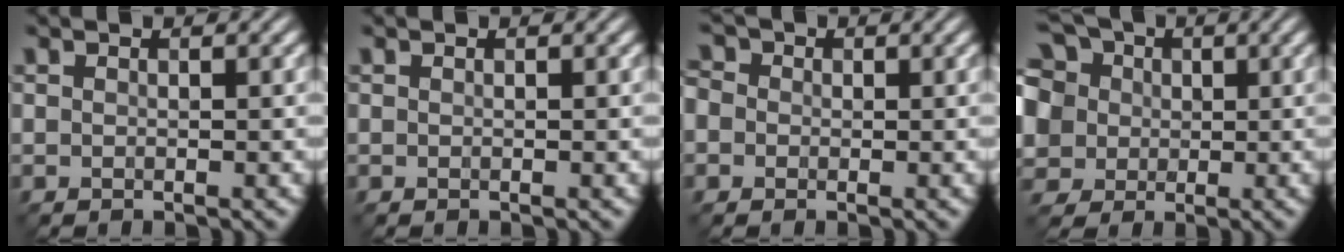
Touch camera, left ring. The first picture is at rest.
{"total": 0.0}
{"total": 4.8, "force": [0.6, 4.3, 2.1], "torque": [-0.042, 0.031, -0.026]}
{"total": 12.3, "force": [3.0, 10.3, 5.9], "torque": [-0.145, 0.029, 0.023]}